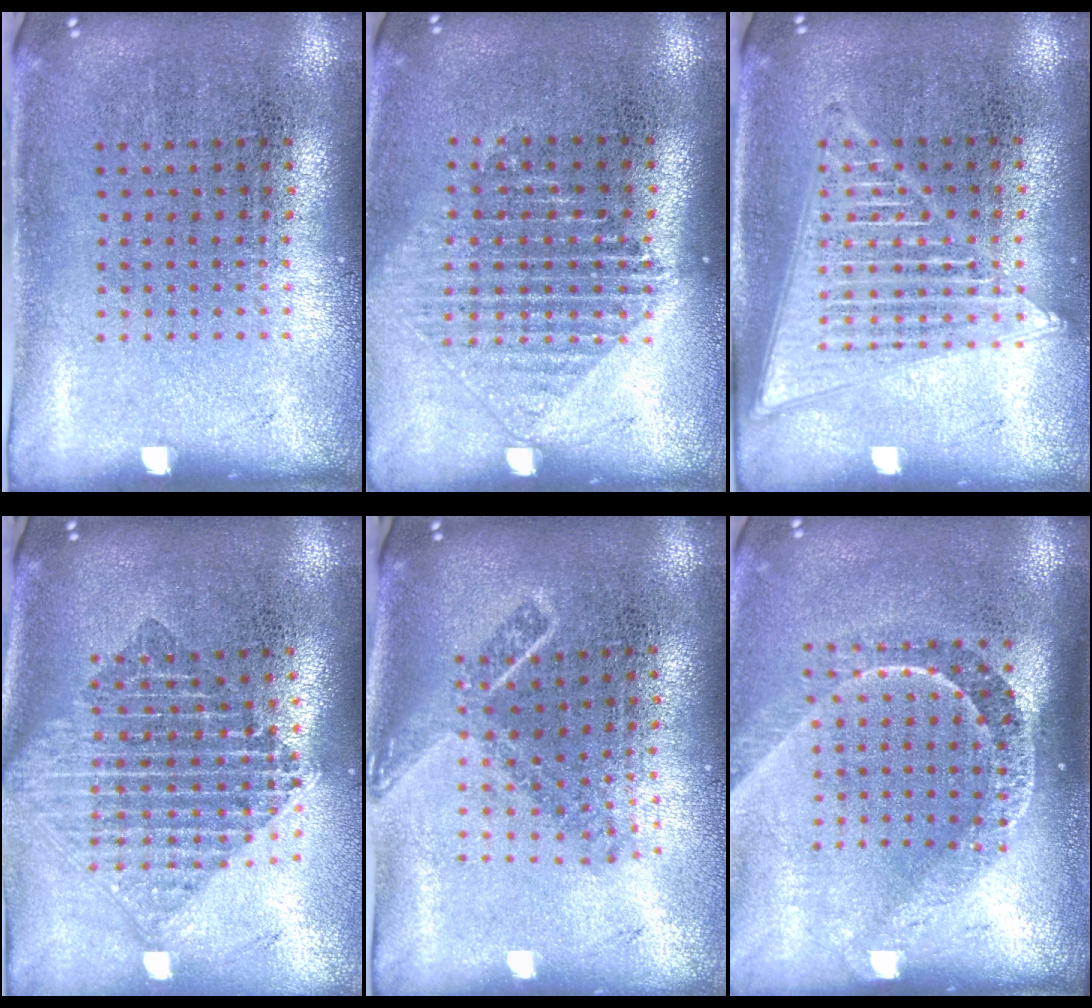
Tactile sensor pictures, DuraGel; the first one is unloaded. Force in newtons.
{"total": 1.3, "press": 1.2, "slide": 0.5}
{"total": 2.0, "press": 2.0, "slide": 0.2}
{"total": 2.2, "press": 1.6, "slide": 1.4}
{"total": 1.8, "press": 1.3, "slide": 1.3}
{"total": 2.1, "press": 1.5, "slide": 1.5}